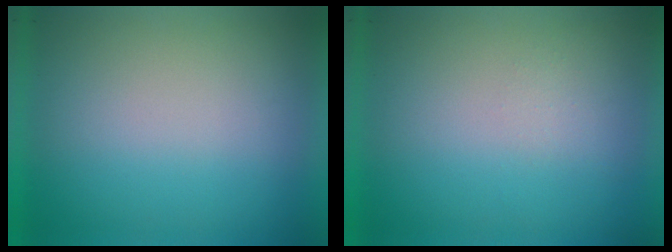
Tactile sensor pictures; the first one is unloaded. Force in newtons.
{"total": 1.3}